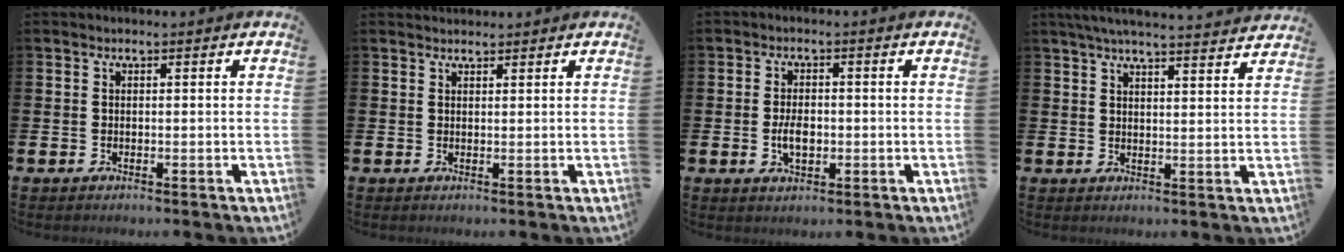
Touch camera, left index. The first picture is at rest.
{"total": 1.4, "force": [1.3, 0.4, 0.0], "torque": [0.010, -0.003, 0.022]}
{"total": 3.5, "force": [-0.4, 2.0, 2.8], "torque": [-0.033, -0.004, -0.011]}
{"total": 5.1, "force": [4.8, -0.1, 1.5], "torque": [-0.038, -0.022, 0.086]}